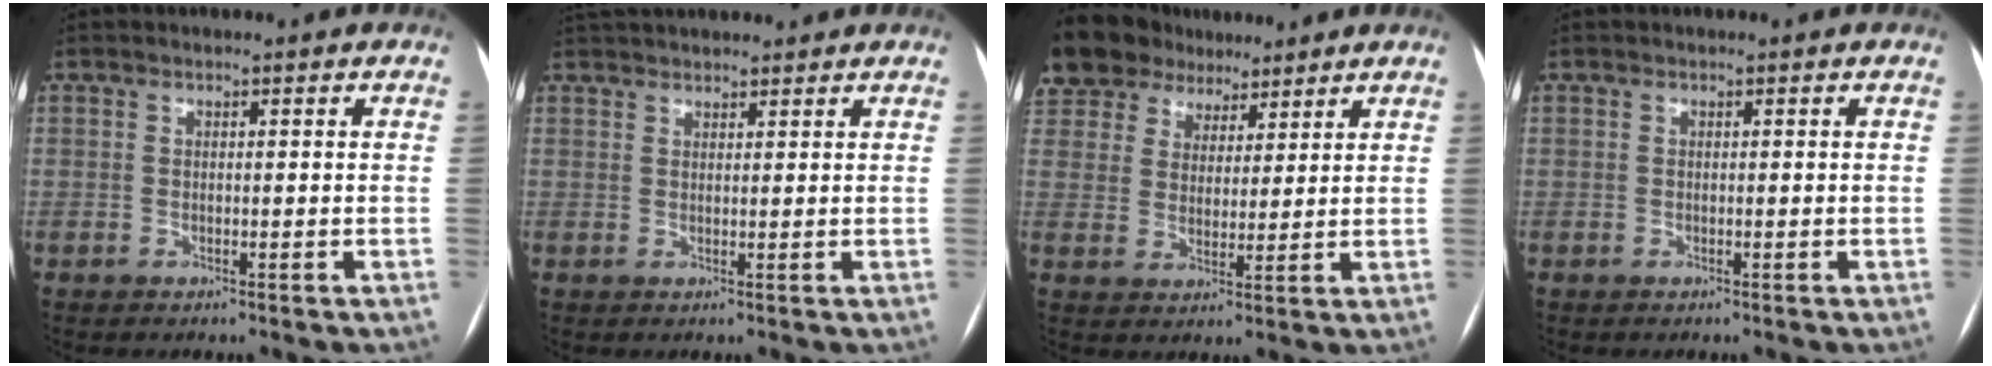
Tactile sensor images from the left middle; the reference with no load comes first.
{"total": 8.7, "force": [7.9, 1.9, 3.0], "torque": [-0.046, 0.043, 0.118]}
{"total": 16.5, "force": [12.0, 10.3, 4.8], "torque": [-0.140, 0.048, 0.222]}
{"total": 0.0}